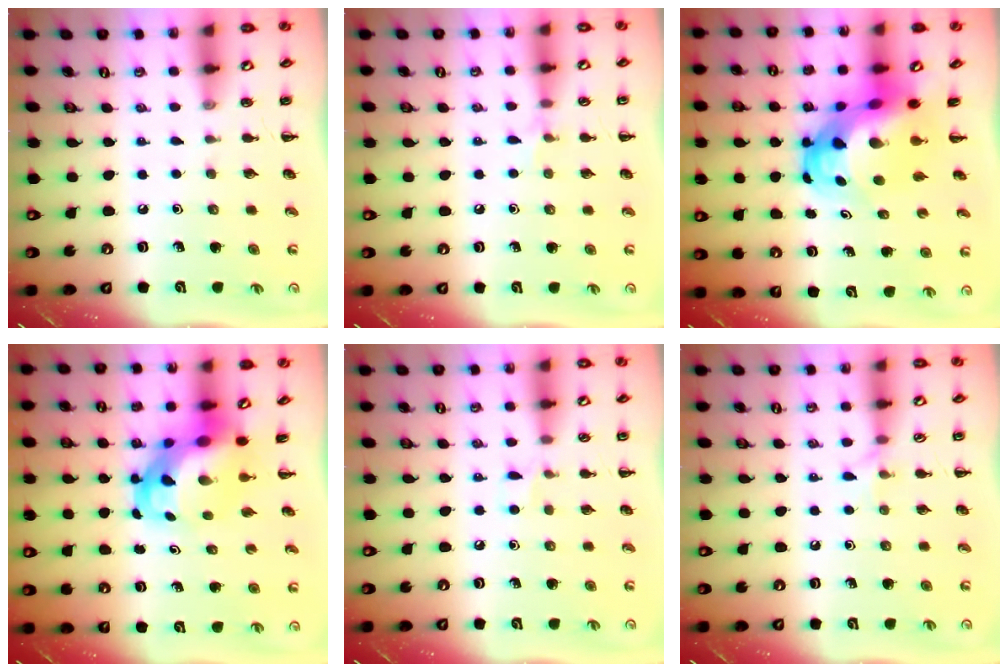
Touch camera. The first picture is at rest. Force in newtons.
{"total": 4.3, "press": 4.1, "slide": 1.5}
{"total": 9.0, "press": 8.7, "slide": 2.5}
{"total": 6.3, "press": 6.0, "slide": 1.7}
{"total": 3.8, "press": 3.7, "slide": 1.2}
{"total": 5.0, "press": 4.8, "slide": 1.5}